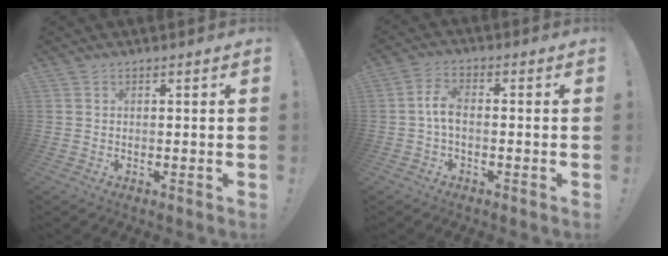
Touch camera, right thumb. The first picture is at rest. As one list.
[{"total": 5.3, "force": [-0.6, 2.6, 4.6], "torque": [-0.102, 0.007, -0.009]}]